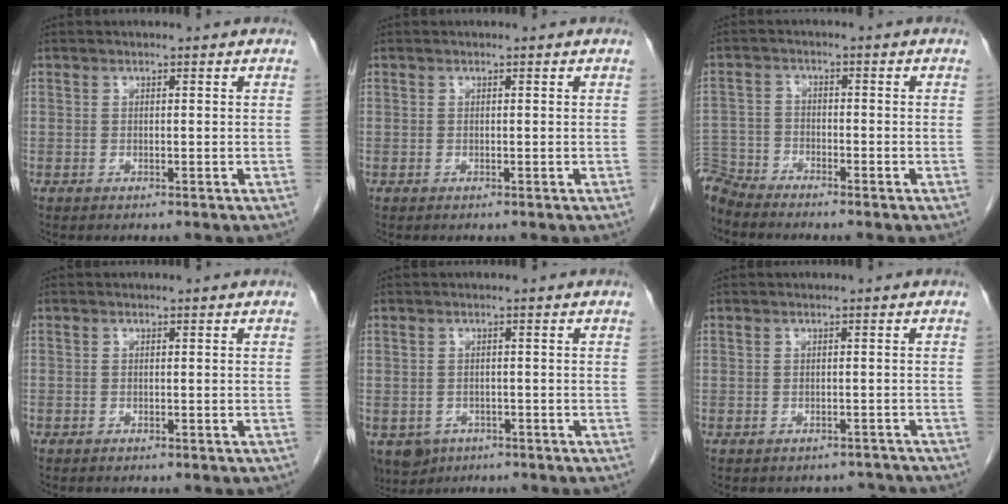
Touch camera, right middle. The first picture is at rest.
{"total": 0.0}
{"total": 5.4, "force": [-5.4, 0.4, 0.1], "torque": [-0.003, -0.006, -0.106]}
{"total": 0.0}
{"total": 5.3, "force": [-3.2, 3.9, 1.5], "torque": [-0.026, -0.001, -0.044]}
{"total": 3.1, "force": [-2.7, 1.4, -0.3], "torque": [0.010, 0.010, -0.035]}